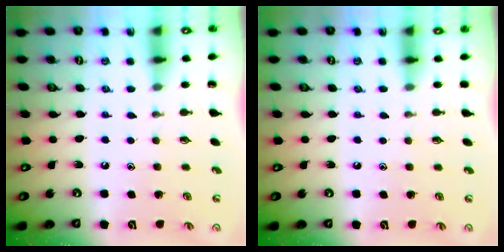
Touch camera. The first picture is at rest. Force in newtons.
{"total": 2.4, "press": 2.4, "slide": 0.4}